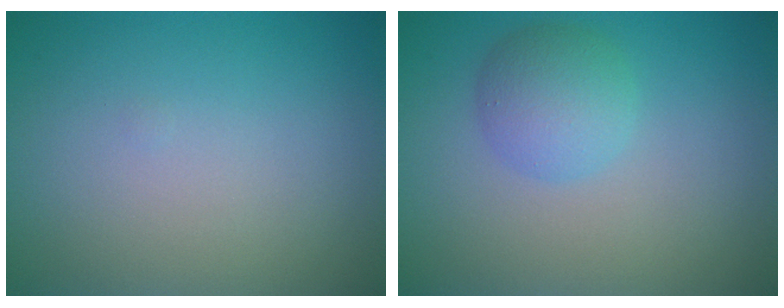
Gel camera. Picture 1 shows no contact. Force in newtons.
{"total": 3.2, "press": 3.2, "slide": 0.0}